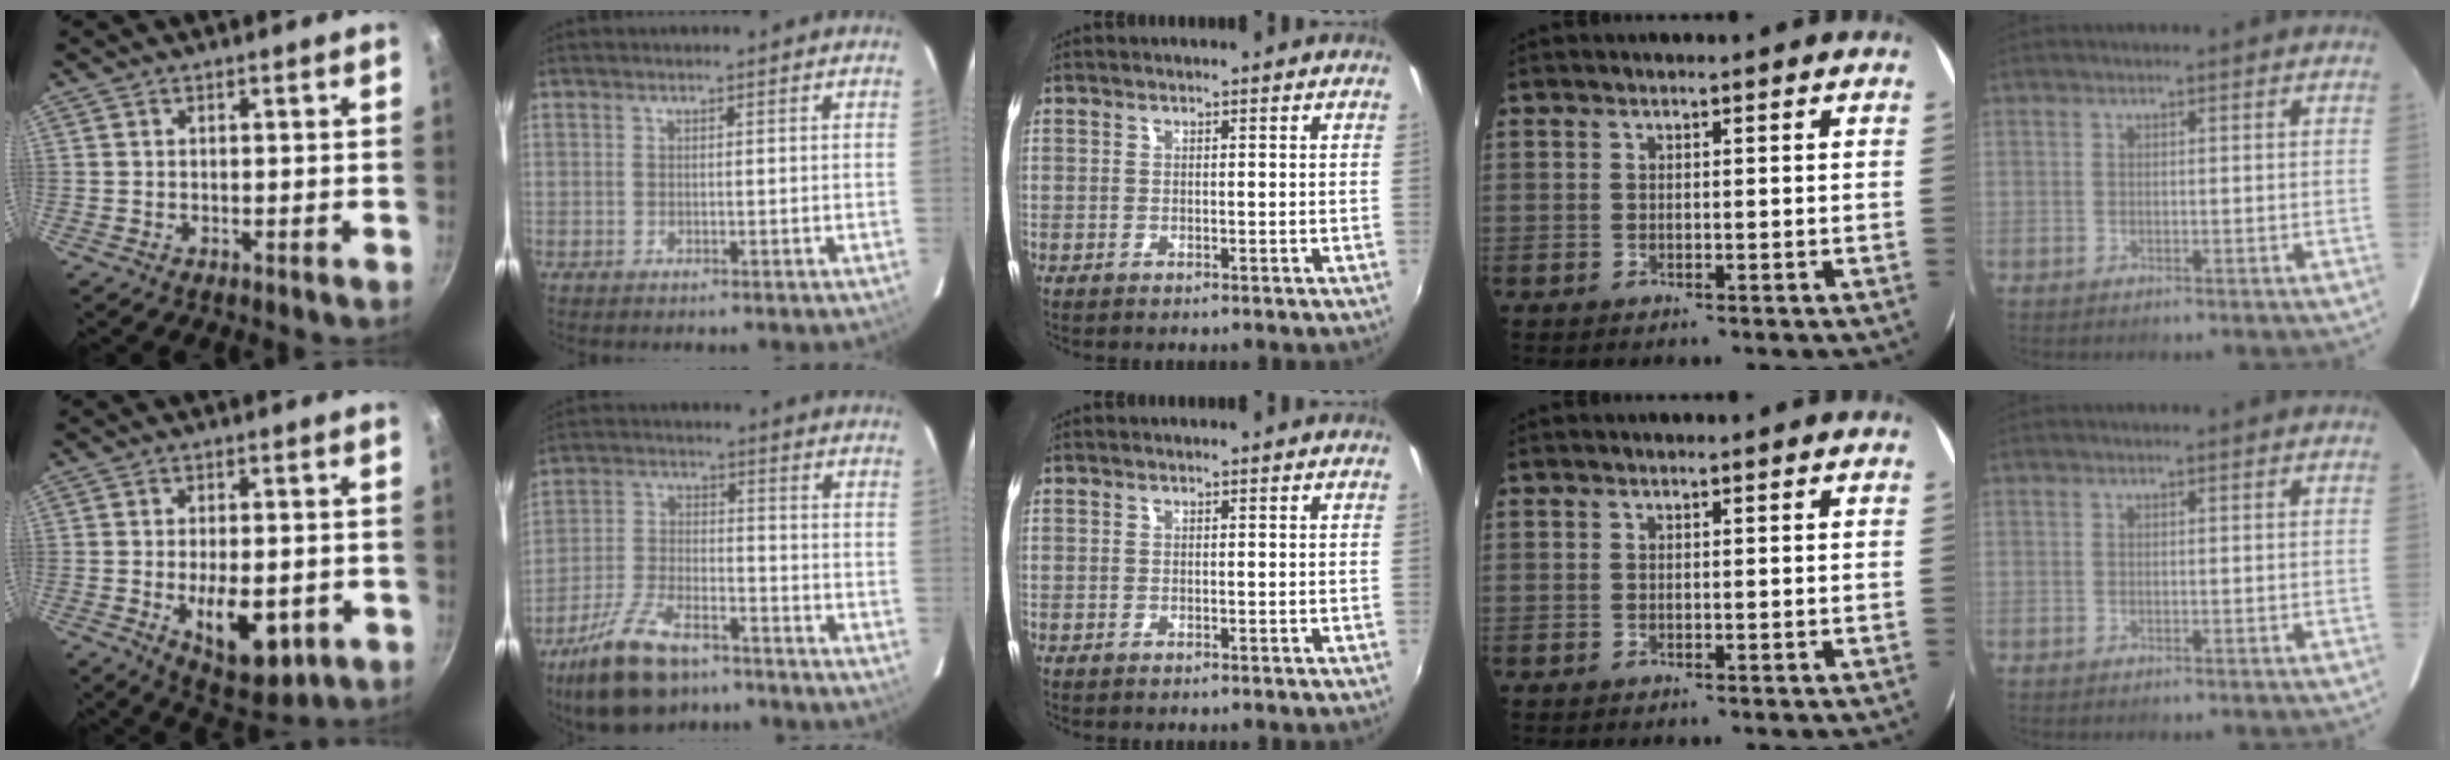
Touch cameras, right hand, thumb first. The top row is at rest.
{"thumb": {"total": 12.5, "force": [-3.2, 6.4, 10.3], "torque": [-0.121, -0.001, -0.032]}, "index": {"total": 14.8, "force": [-10.7, 6.3, 8.1], "torque": [-0.178, -0.015, -0.190]}}